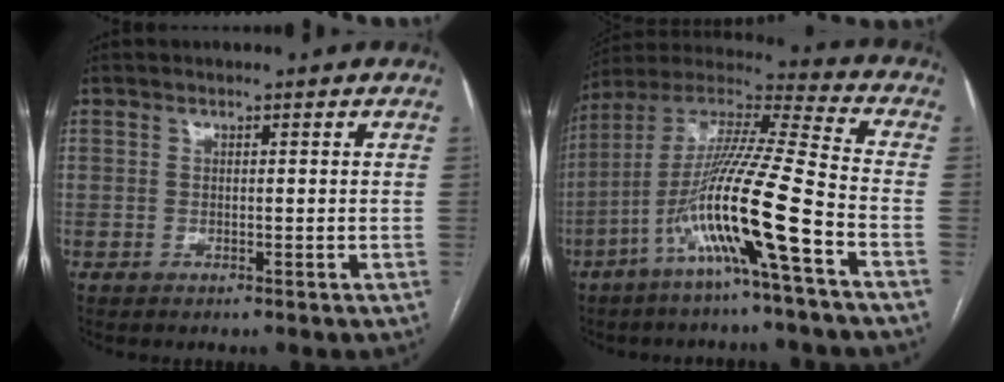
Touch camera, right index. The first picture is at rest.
{"total": 16.9, "force": [-6.7, -1.0, 15.5], "torque": [-0.301, -0.005, -0.133]}